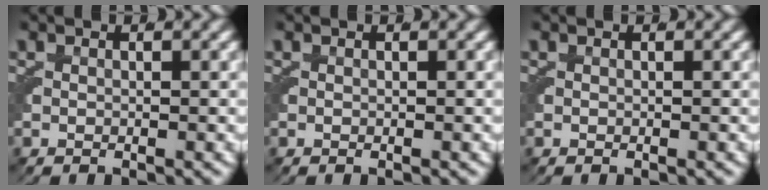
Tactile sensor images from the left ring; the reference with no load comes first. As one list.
[{"total": 0.0}, {"total": 0.0}]